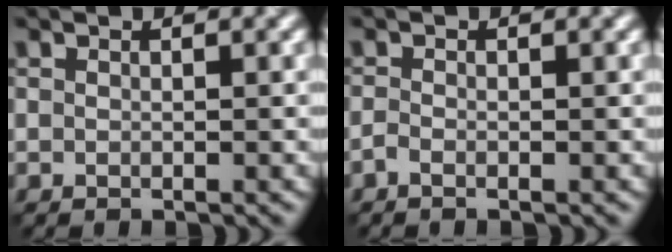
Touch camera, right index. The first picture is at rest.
{"total": 0.7, "force": [-0.5, 0.2, 0.4], "torque": [-0.011, -0.002, -0.012]}